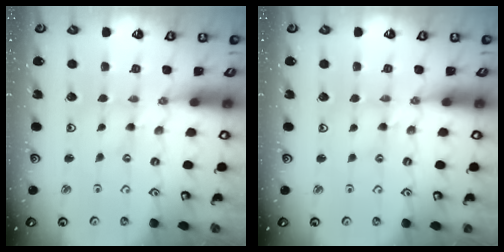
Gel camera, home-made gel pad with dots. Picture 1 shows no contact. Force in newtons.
{"total": 2.9, "press": 2.9, "slide": 0.3}